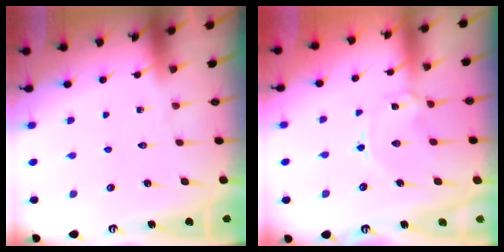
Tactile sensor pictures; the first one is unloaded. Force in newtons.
{"total": 2.4, "press": 2.4, "slide": 0.4}